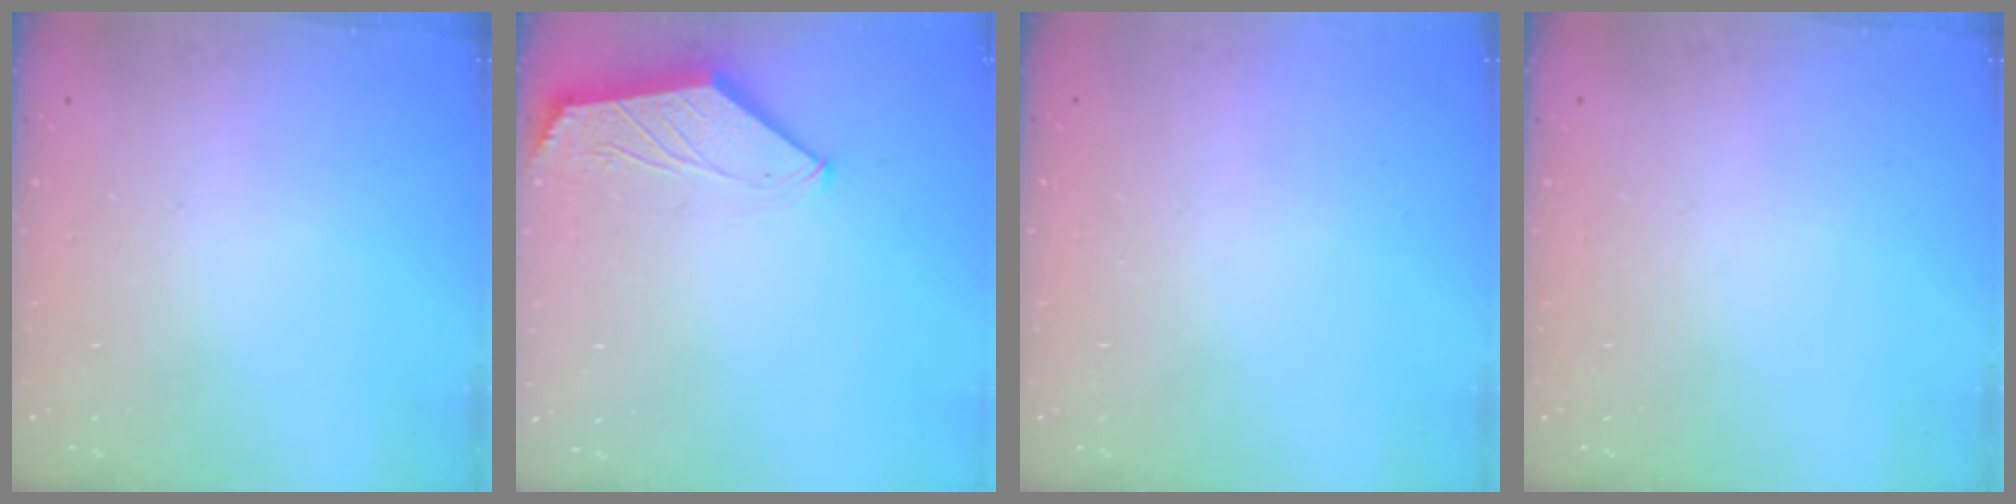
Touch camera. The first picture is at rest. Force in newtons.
{"total": 1.7, "press": 1.6, "slide": 0.4}
{"total": 2.8, "press": 2.8, "slide": 0.5}
{"total": 0.0}